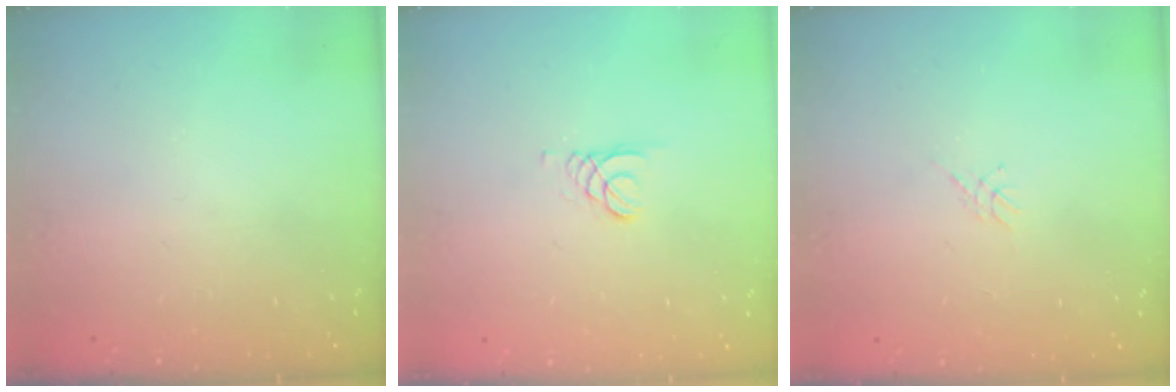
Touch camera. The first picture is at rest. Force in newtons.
{"total": 1.5, "press": 1.5, "slide": 0.1}
{"total": 1.1, "press": 1.1, "slide": 0.3}